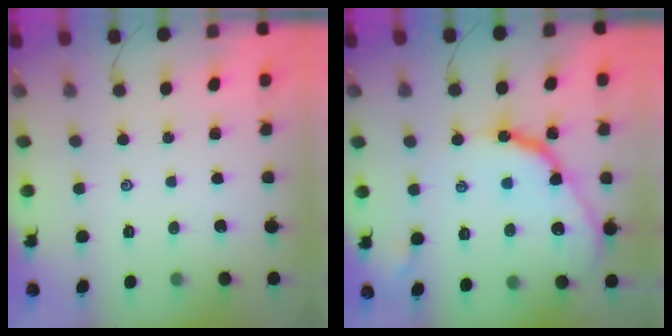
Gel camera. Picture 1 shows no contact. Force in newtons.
{"total": 13.8, "press": 13.8, "slide": 1.3}